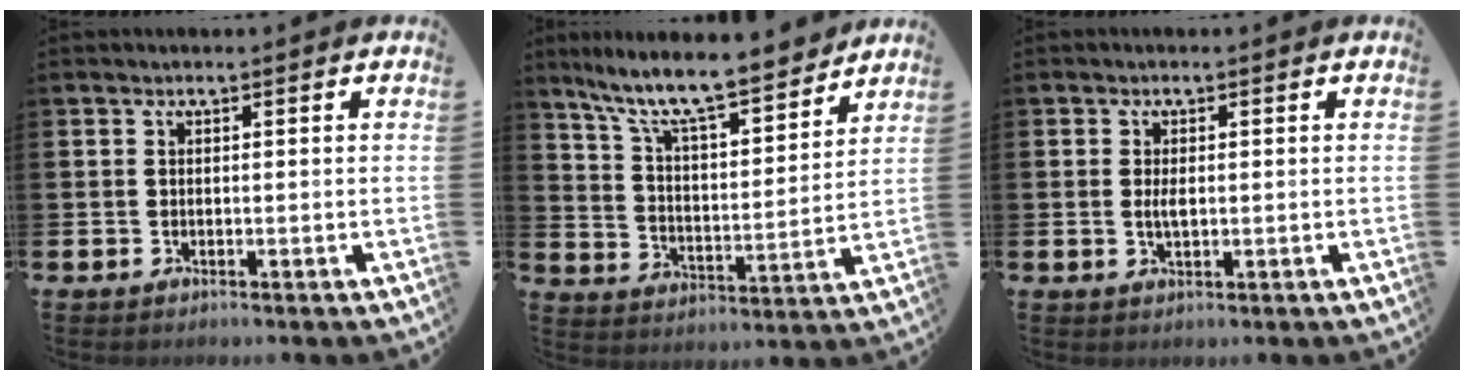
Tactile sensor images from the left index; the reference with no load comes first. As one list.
[{"total": 10.2, "force": [9.1, 1.4, 4.4], "torque": [-0.121, -0.063, 0.156]}, {"total": 1.8, "force": [0.1, 0.8, 1.7], "torque": [-0.022, -0.002, -0.002]}]